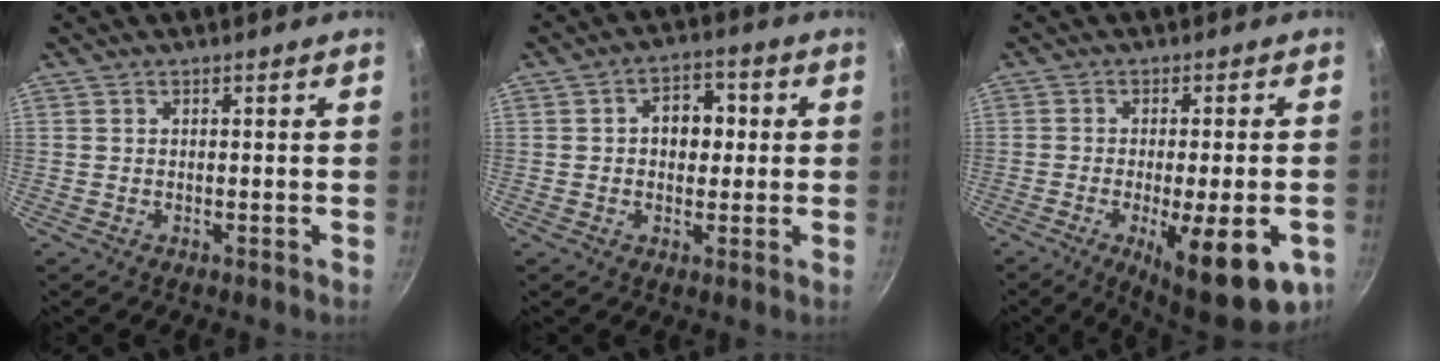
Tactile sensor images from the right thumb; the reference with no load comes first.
{"total": 6.8, "force": [0.8, 4.7, 4.8], "torque": [-0.041, 0.011, 0.005]}
{"total": 16.3, "force": [-6.6, 5.3, 14.0], "torque": [-0.159, 0.001, -0.077]}